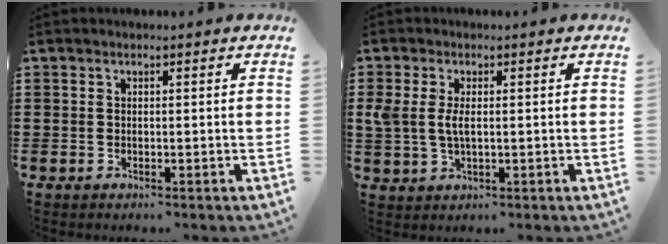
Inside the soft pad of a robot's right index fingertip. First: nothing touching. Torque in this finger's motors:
{"motor_torque": [0.92, 0.01, 0.34, 0.16]}